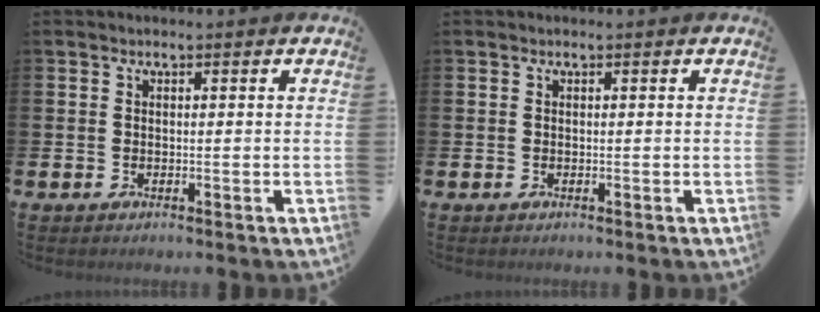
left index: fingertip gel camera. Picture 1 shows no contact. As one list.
[{"total": 0.0}]